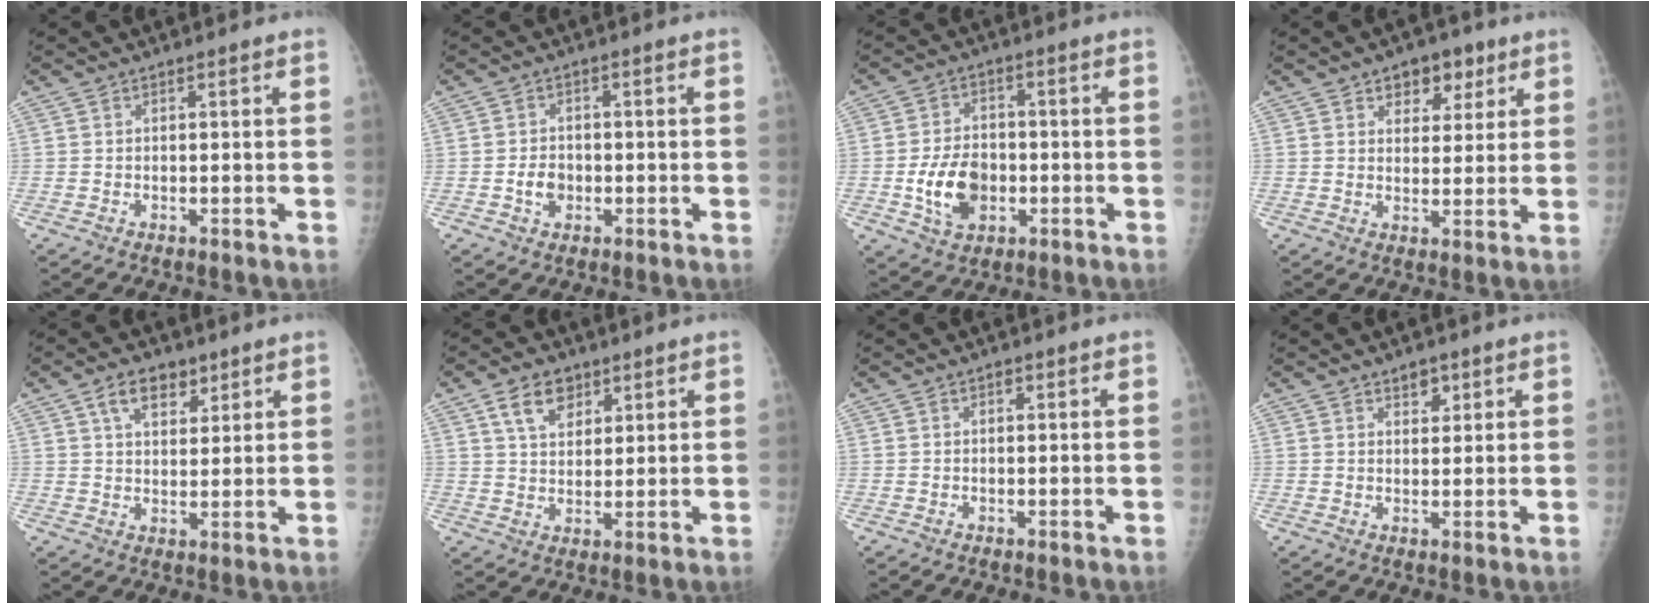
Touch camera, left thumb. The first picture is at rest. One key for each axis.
{"total": 3.5, "fx": -1.0, "fy": 2.7, "fz": 1.9, "tx": -0.020, "ty": 0.008, "tz": -0.017}
{"total": 9.9, "fx": -2.3, "fy": 7.0, "fz": 6.6, "tx": -0.095, "ty": 0.012, "tz": -0.036}
{"total": 6.6, "fx": 3.7, "fy": 4.4, "fz": 3.2, "tx": -0.009, "ty": -0.014, "tz": 0.050}
{"total": 6.8, "fx": 3.9, "fy": 4.0, "fz": 3.9, "tx": -0.042, "ty": -0.018, "tz": 0.066}
{"total": 7.0, "fx": 3.8, "fy": 4.5, "fz": 3.8, "tx": -0.047, "ty": -0.019, "tz": 0.068}
{"total": 0.5, "fx": 0.2, "fy": 0.4, "fz": 0.3, "tx": 0.000, "ty": 0.001, "tz": 0.002}
{"total": 2.7, "fx": 1.7, "fy": 1.7, "fz": 1.3, "tx": -0.002, "ty": -0.010, "tz": 0.028}